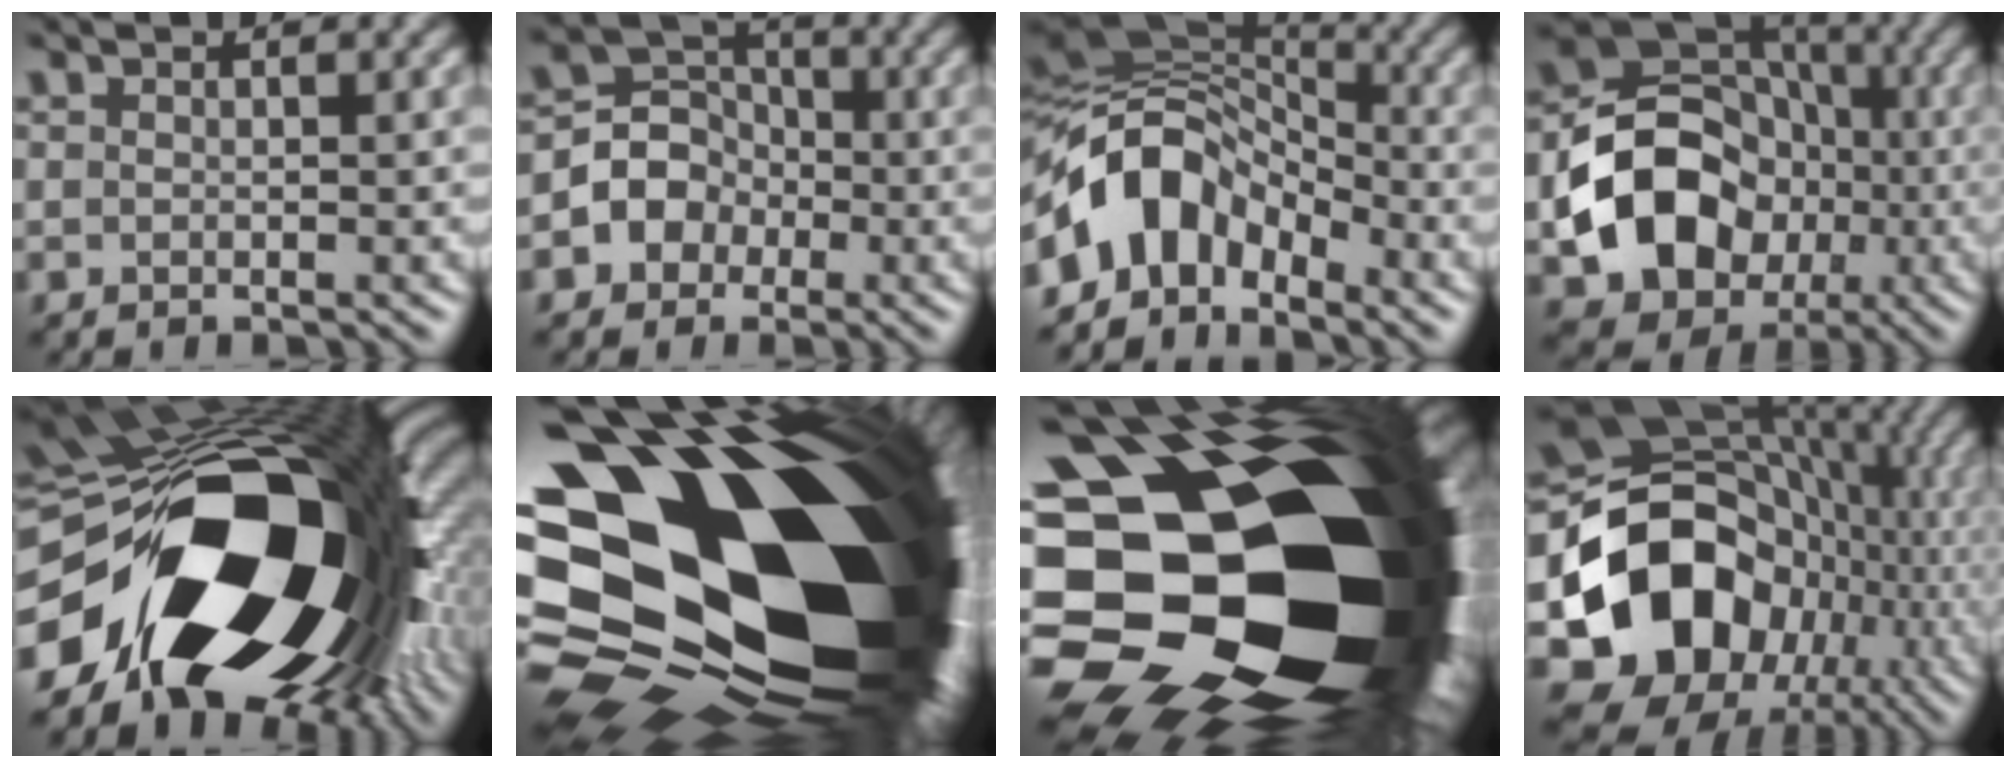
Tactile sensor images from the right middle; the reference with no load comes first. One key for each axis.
{"total": 4.7, "fx": -1.4, "fy": 4.2, "fz": 1.7, "tx": -0.004, "ty": 0.006, "tz": -0.049}
{"total": 8.5, "fx": -4.1, "fy": 5.4, "fz": 5.1, "tx": -0.083, "ty": 0.015, "tz": -0.091}
{"total": 12.0, "fx": -2.8, "fy": 9.8, "fz": 6.3, "tx": -0.099, "ty": -0.001, "tz": -0.063}
{"total": 21.2, "fx": -5.5, "fy": 12.0, "fz": 16.6, "tx": -0.307, "ty": -0.061, "tz": -0.081}
{"total": 22.6, "fx": -2.6, "fy": 14.0, "fz": 17.6, "tx": -0.283, "ty": -0.040, "tz": -0.045}
{"total": 23.8, "fx": -4.7, "fy": 15.6, "fz": 17.3, "tx": -0.293, "ty": -0.019, "tz": -0.096}
{"total": 15.0, "fx": -3.4, "fy": 12.4, "fz": 7.7, "tx": -0.128, "ty": -0.006, "tz": -0.069}